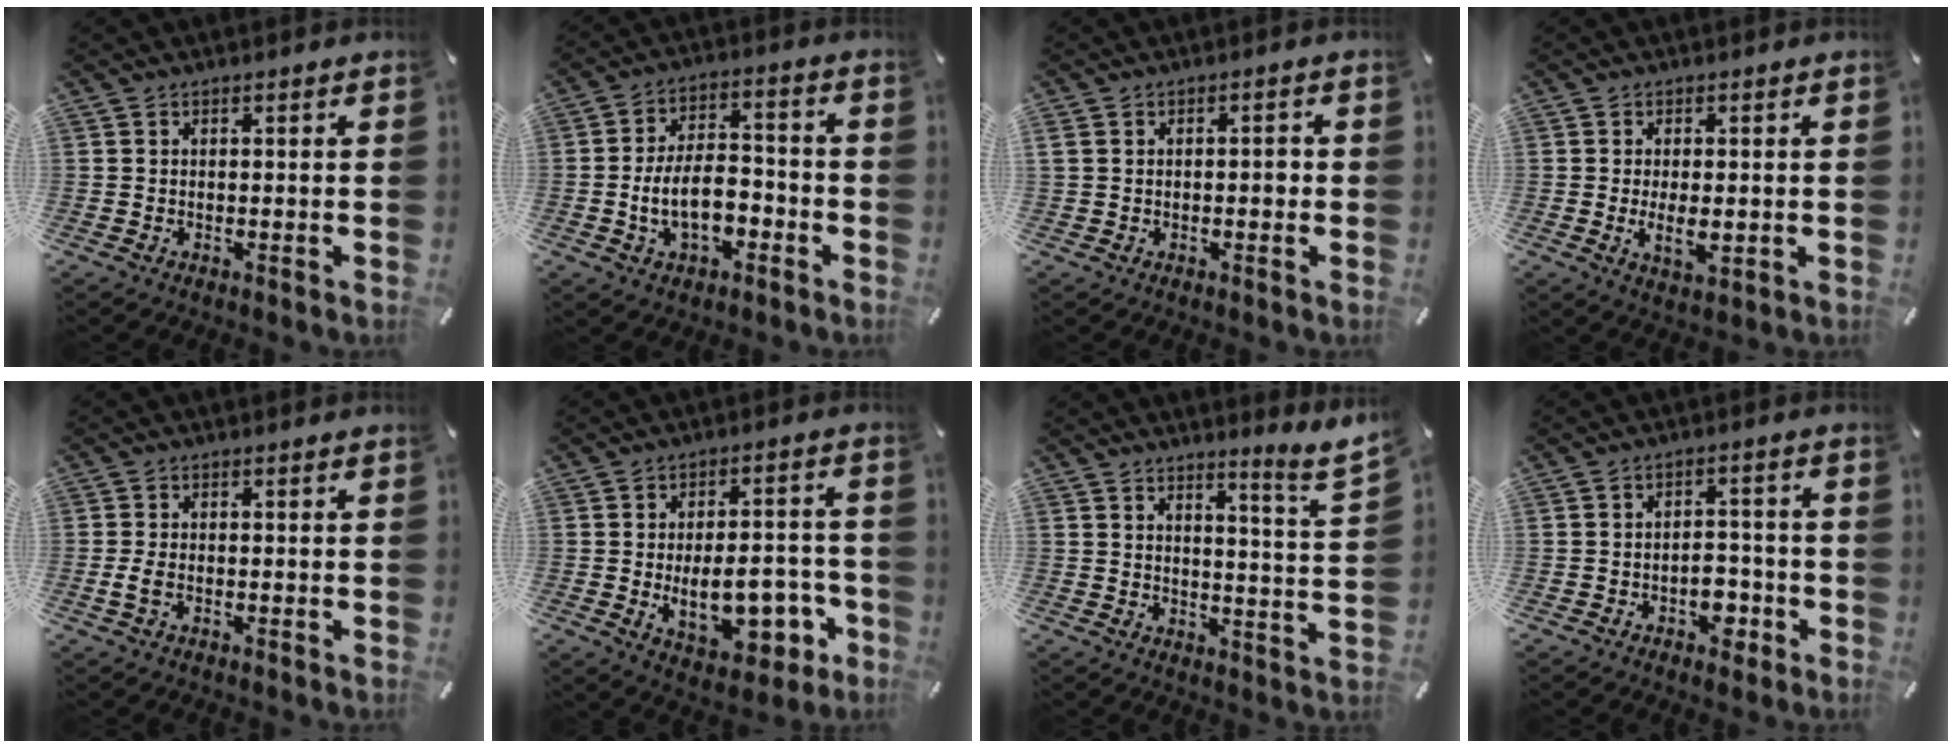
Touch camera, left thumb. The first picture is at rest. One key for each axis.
{"total": 10.9, "fx": -3.1, "fy": 6.5, "fz": 8.2, "tx": -0.139, "ty": 0.010, "tz": -0.056}
{"total": 2.8, "fx": -0.2, "fy": 1.5, "fz": 2.4, "tx": -0.037, "ty": 0.007, "tz": -0.008}
{"total": 6.1, "fx": -0.7, "fy": 2.6, "fz": 5.5, "tx": -0.089, "ty": -0.007, "tz": -0.014}
{"total": 2.2, "fx": -0.8, "fy": 1.1, "fz": 1.7, "tx": -0.034, "ty": 0.003, "tz": -0.014}
{"total": 15.7, "fx": -3.9, "fy": 8.2, "fz": 12.8, "tx": -0.176, "ty": 0.005, "tz": -0.053}
{"total": 6.5, "fx": 5.2, "fy": -0.4, "fz": 3.9, "tx": -0.056, "ty": -0.048, "tz": 0.083}
{"total": 5.8, "fx": -2.5, "fy": 3.8, "fz": 3.6, "tx": -0.046, "ty": 0.011, "tz": -0.041}